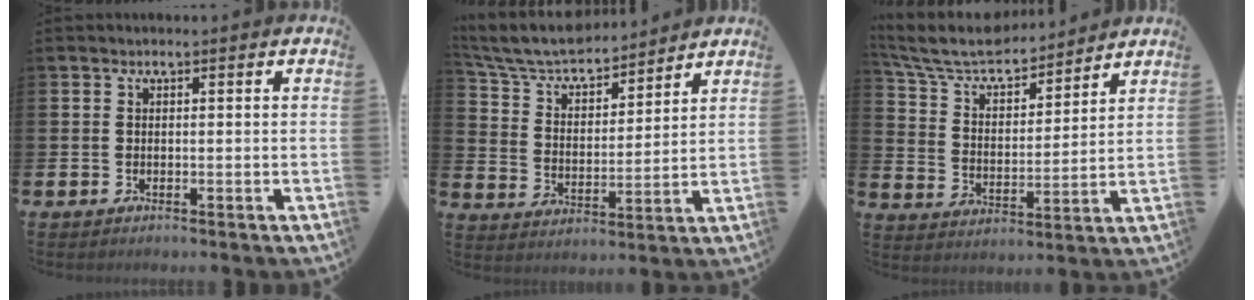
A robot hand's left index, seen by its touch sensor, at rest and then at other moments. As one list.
[{"total": 6.6, "force": [6.1, 1.7, 1.8], "torque": [-0.069, -0.049, 0.104]}, {"total": 7.3, "force": [6.6, 2.1, 2.3], "torque": [-0.082, -0.047, 0.113]}]